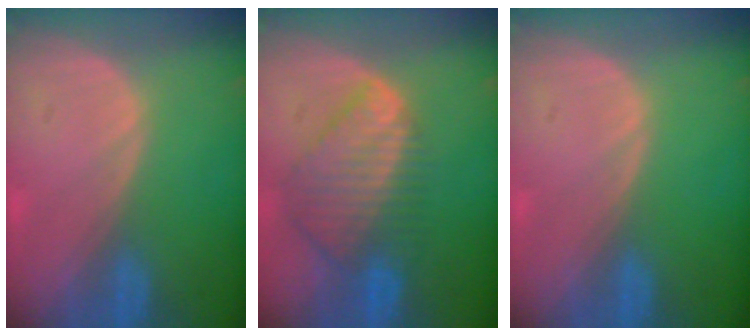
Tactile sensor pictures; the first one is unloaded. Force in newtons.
{"total": 9.0, "press": 7.7, "slide": 4.5}
{"total": 0.0}